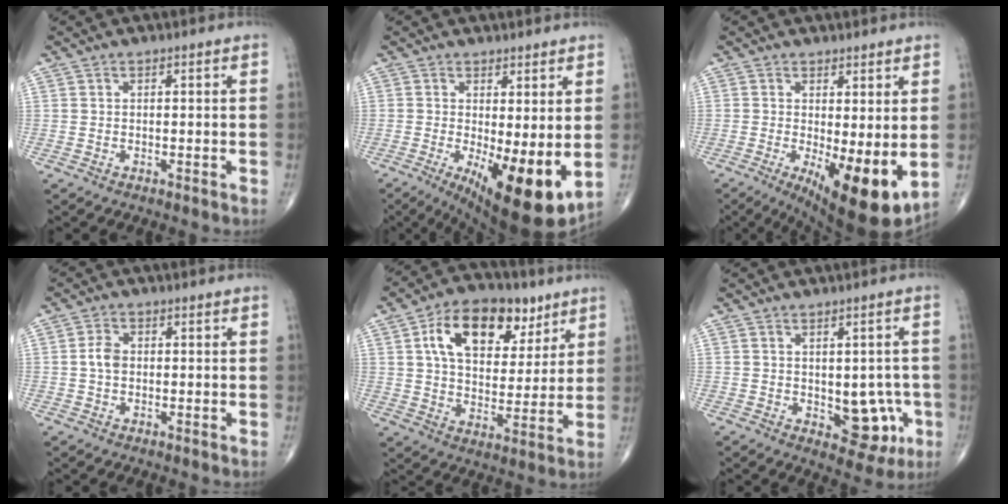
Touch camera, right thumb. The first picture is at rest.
{"total": 13.0, "force": [-1.7, 4.3, 12.1], "torque": [-0.181, -0.031, -0.013]}
{"total": 11.6, "force": [-1.4, 3.7, 10.9], "torque": [-0.162, -0.030, -0.011]}
{"total": 3.1, "force": [0.0, 2.2, 2.2], "torque": [-0.041, 0.006, -0.005]}
{"total": 17.6, "force": [7.7, 10.5, 11.9], "torque": [-0.154, -0.013, 0.128]}
{"total": 8.4, "force": [-1.6, 5.1, 6.4], "torque": [-0.039, 0.000, -0.009]}